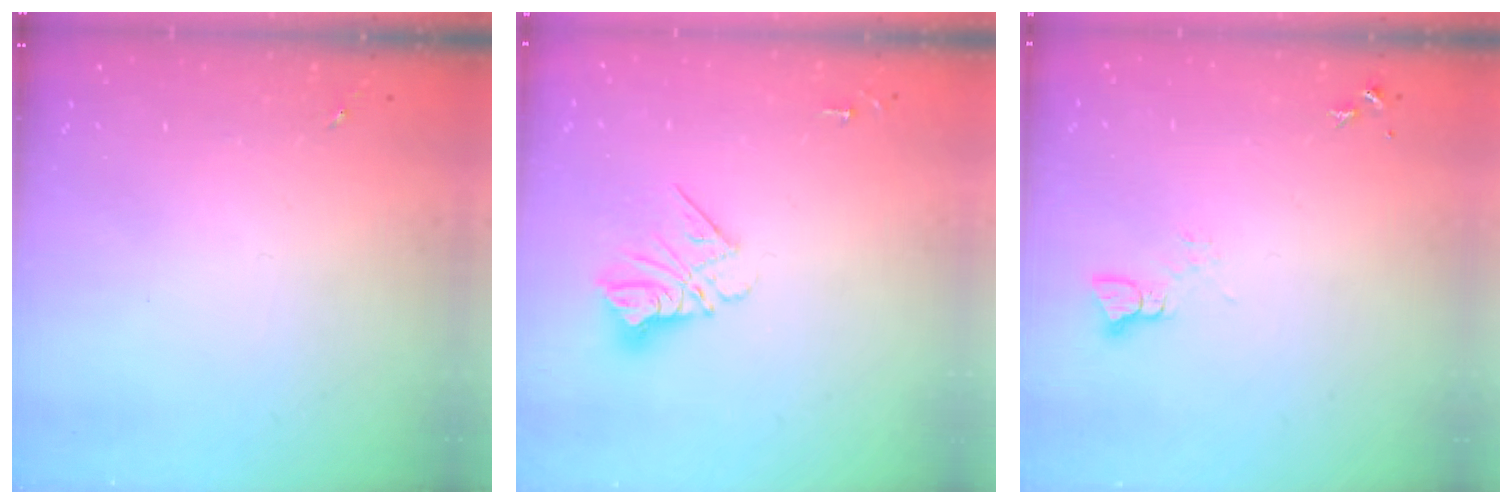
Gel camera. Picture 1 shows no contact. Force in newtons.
{"total": 9.8, "press": 9.7, "slide": 0.8}
{"total": 2.5, "press": 2.5, "slide": 0.1}